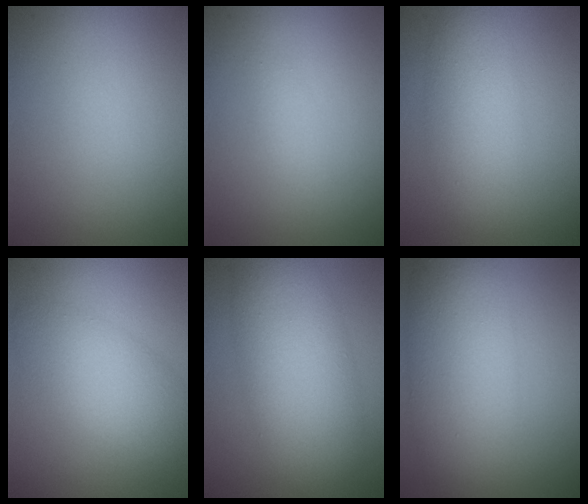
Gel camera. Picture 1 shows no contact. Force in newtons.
{"total": 0.8, "press": 0.8, "slide": 0.0}
{"total": 4.3, "press": 4.3, "slide": 0.1}
{"total": 4.1, "press": 4.1, "slide": 0.1}
{"total": 7.9, "press": 7.9, "slide": 0.2}
{"total": 7.1, "press": 7.1, "slide": 0.1}